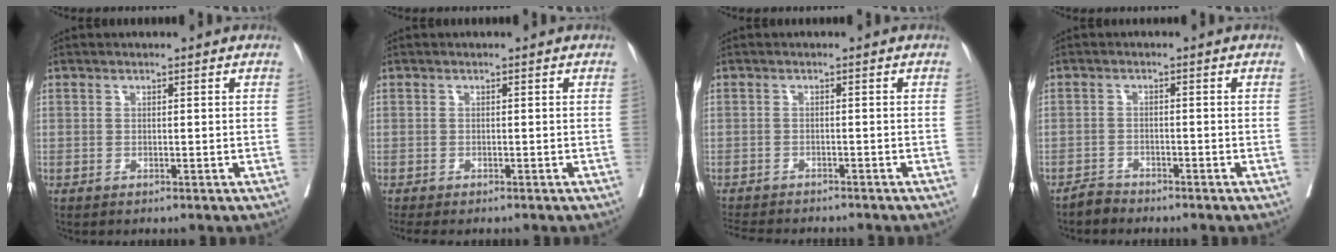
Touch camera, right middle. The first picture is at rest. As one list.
[{"total": 3.2, "force": [-2.8, 0.8, 1.5], "torque": [-0.019, -0.010, -0.039]}, {"total": 9.1, "force": [-8.3, 1.9, 3.3], "torque": [-0.053, -0.011, -0.116]}, {"total": 1.8, "force": [-1.7, 0.4, -0.2], "torque": [0.004, -0.003, -0.032]}]